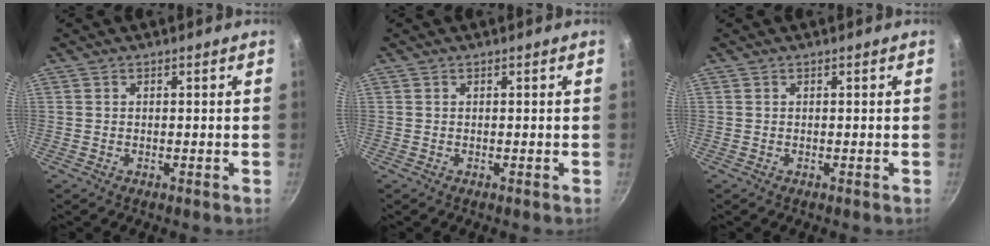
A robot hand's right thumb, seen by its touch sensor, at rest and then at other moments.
{"total": 0.0}
{"total": 0.0}